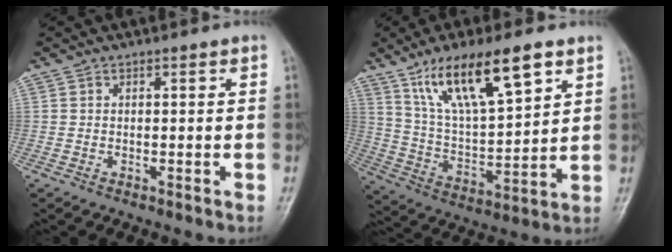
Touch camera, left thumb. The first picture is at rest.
{"total": 17.1, "force": [10.0, 5.4, 12.8], "torque": [-0.204, -0.035, 0.193]}